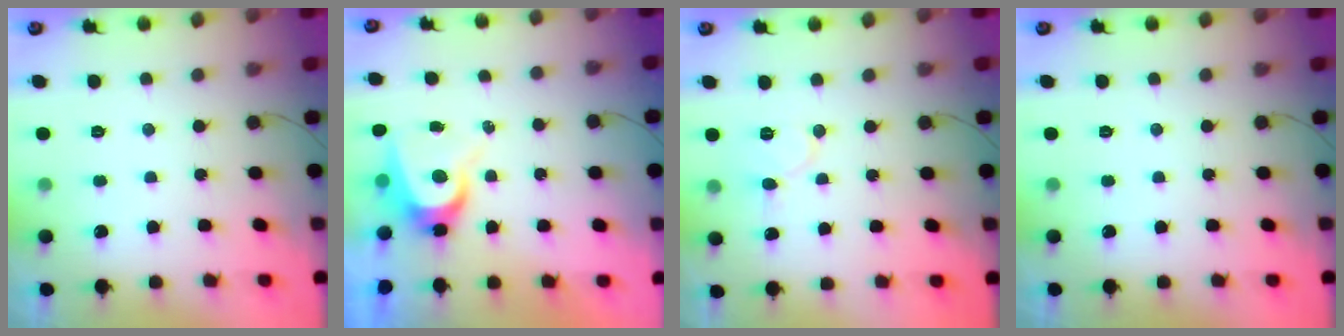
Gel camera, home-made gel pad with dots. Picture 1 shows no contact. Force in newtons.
{"total": 7.1, "press": 7.1, "slide": 0.1}
{"total": 6.5, "press": 6.5, "slide": 0.7}
{"total": 0.0}